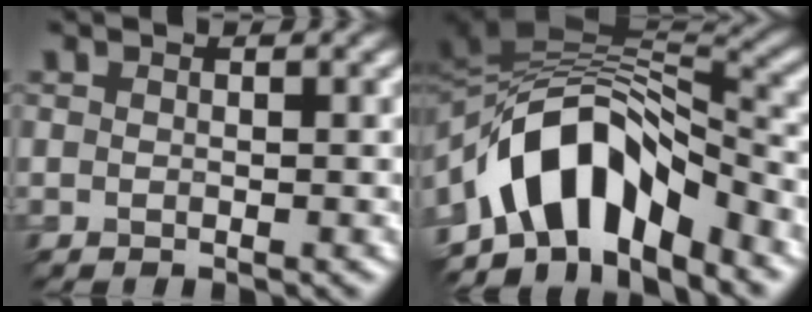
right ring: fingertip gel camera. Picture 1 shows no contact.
{"total": 10.8, "force": [-5.8, 5.6, 7.3], "torque": [-0.130, 0.012, -0.088]}